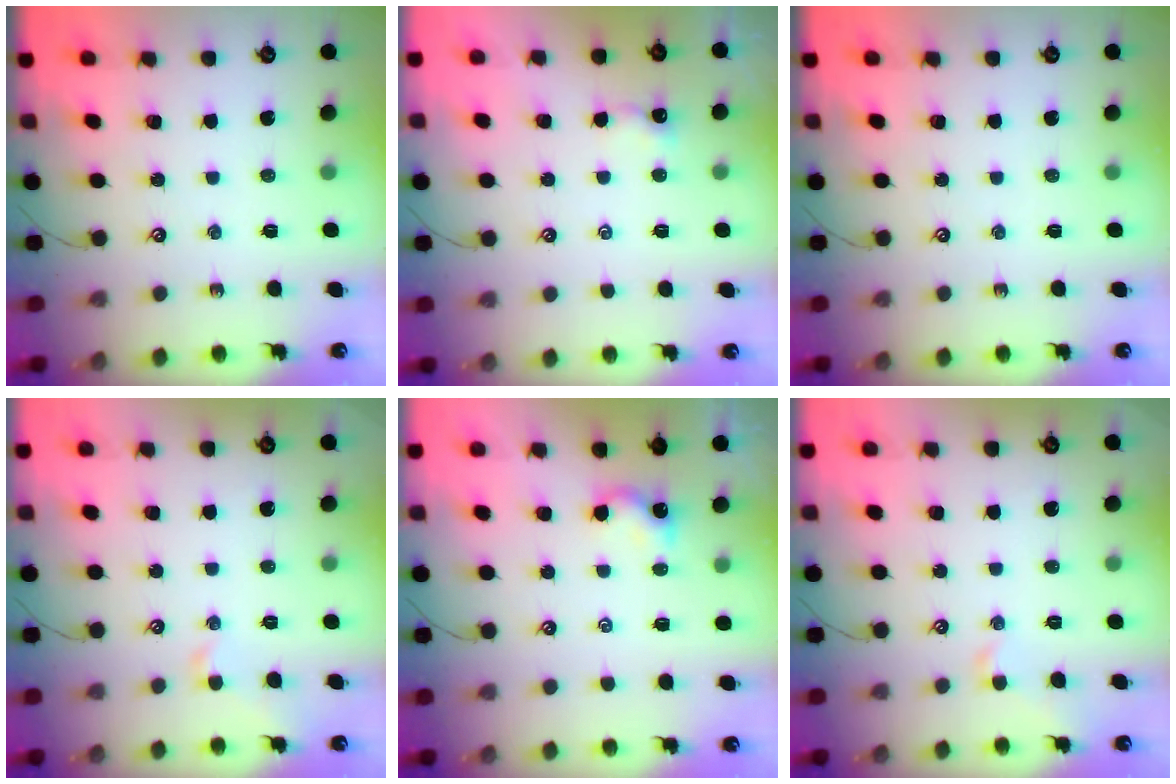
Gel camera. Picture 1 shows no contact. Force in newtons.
{"total": 2.2, "press": 2.2, "slide": 0.2}
{"total": 0.0}
{"total": 1.0, "press": 0.9, "slide": 0.4}
{"total": 0.8, "press": 0.7, "slide": 0.4}
{"total": 1.0, "press": 0.9, "slide": 0.4}